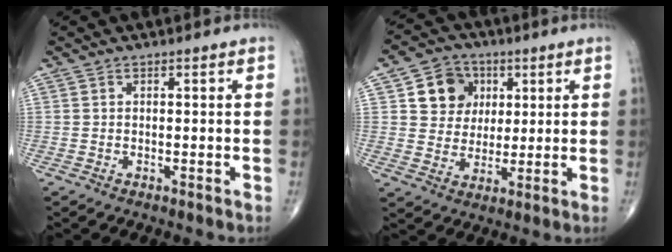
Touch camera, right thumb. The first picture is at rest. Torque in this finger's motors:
{"motor_torque": [-0.59, 0.66, 0.39, 0.13, 0.00]}